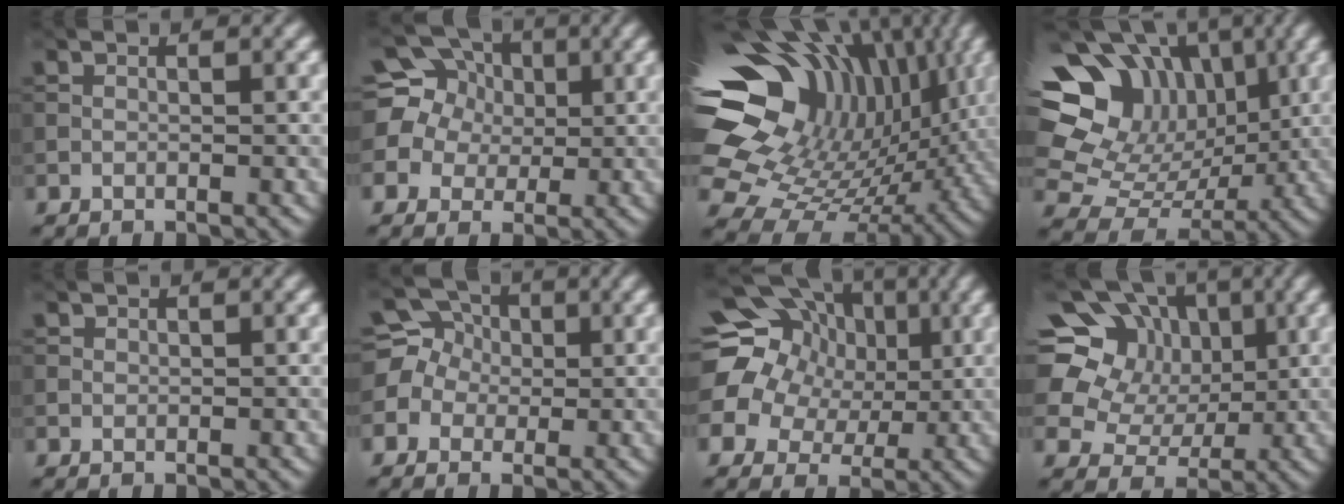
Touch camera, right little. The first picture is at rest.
{"total": 7.9, "force": [1.4, 7.5, 2.1], "torque": [-0.072, 0.032, -0.017]}
{"total": 19.5, "force": [6.1, 13.3, 12.9], "torque": [-0.272, 0.012, 0.137]}
{"total": 15.5, "force": [5.4, 12.5, 7.4], "torque": [-0.183, 0.042, 0.095]}
{"total": 0.6, "force": [0.4, 0.5, 0.1], "torque": [-0.002, -0.002, 0.007]}
{"total": 4.7, "force": [-0.6, 4.6, 0.6], "torque": [-0.003, 0.023, -0.042]}
{"total": 17.7, "force": [4.2, 15.7, 7.1], "torque": [-0.182, 0.027, 0.040]}
{"total": 13.9, "force": [5.2, 11.7, 5.4], "torque": [-0.143, 0.039, 0.084]}